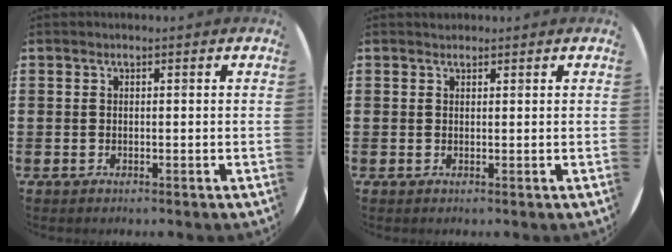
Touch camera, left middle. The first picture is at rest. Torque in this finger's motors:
{"motor_torque": [0.24, -0.21, -0.01, 0.00]}